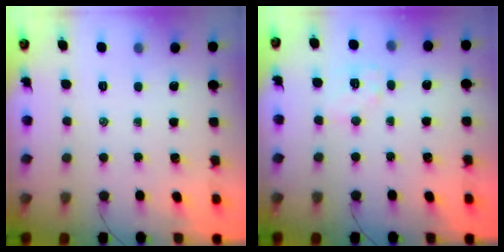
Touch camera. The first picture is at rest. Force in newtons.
{"total": 7.4, "press": 7.3, "slide": 1.2}